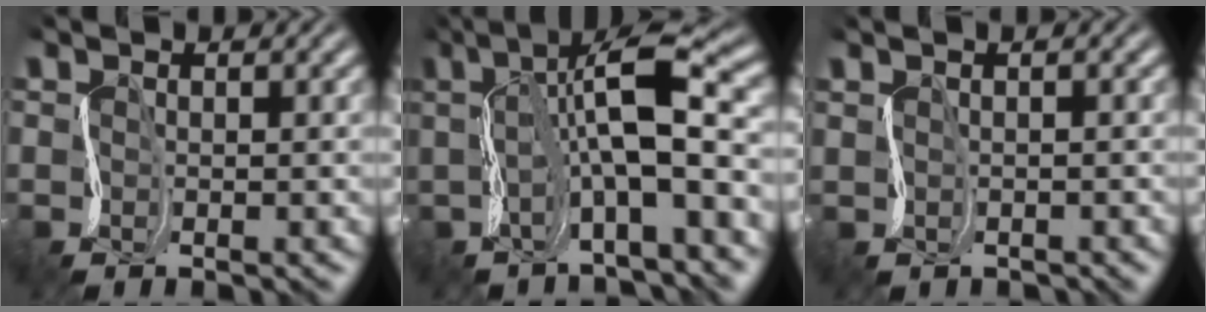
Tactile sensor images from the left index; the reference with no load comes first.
{"total": 8.9, "force": [1.2, 1.6, 8.7], "torque": [-0.131, 0.044, 0.005]}
{"total": 1.3, "force": [1.0, -0.4, -0.8], "torque": [0.017, 0.009, 0.006]}